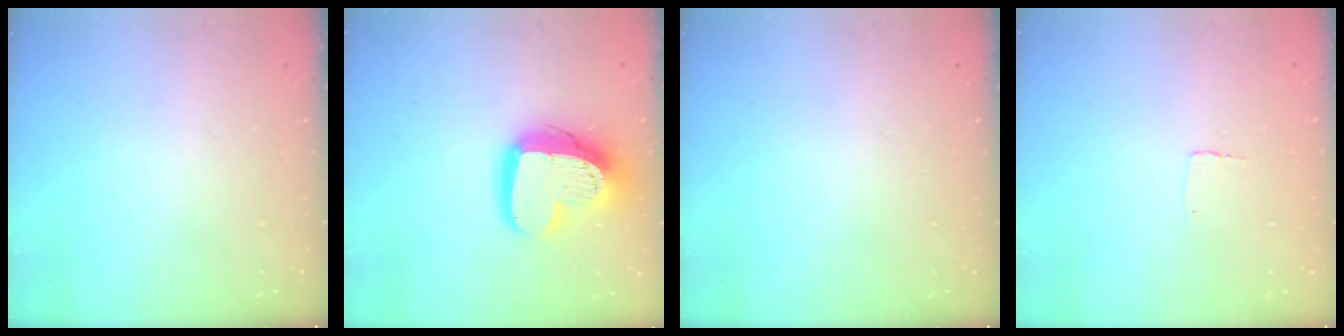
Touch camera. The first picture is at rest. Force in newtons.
{"total": 16.5, "press": 16.5, "slide": 1.4}
{"total": 0.0}
{"total": 2.3, "press": 2.3, "slide": 0.1}